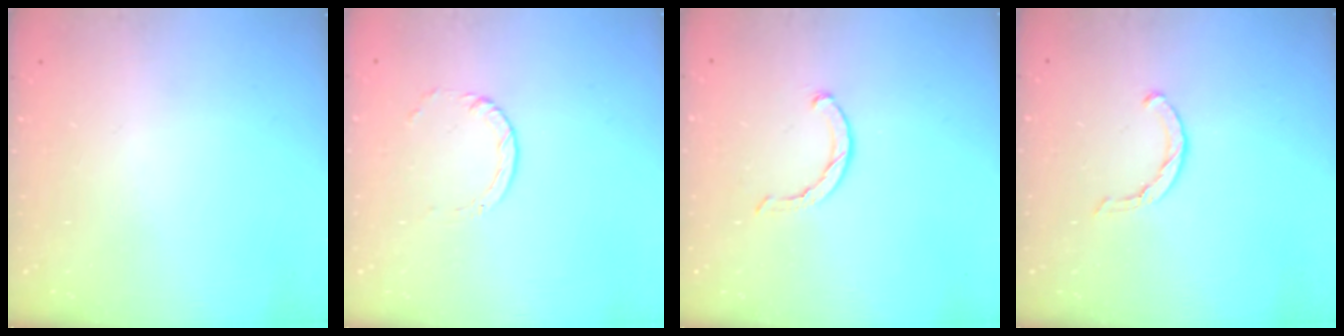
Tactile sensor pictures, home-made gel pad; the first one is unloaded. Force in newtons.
{"total": 1.0, "press": 1.0, "slide": 0.1}
{"total": 2.3, "press": 2.3, "slide": 0.4}
{"total": 3.6, "press": 3.5, "slide": 0.8}